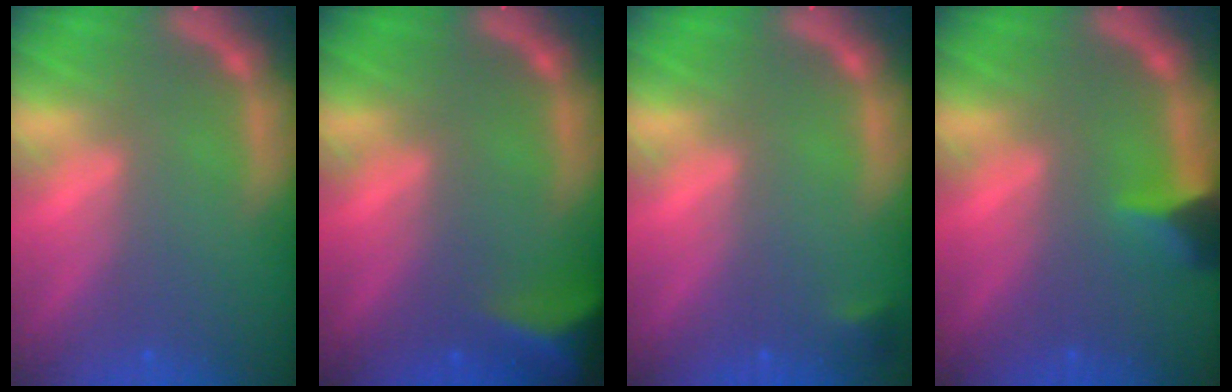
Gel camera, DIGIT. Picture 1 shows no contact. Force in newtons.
{"total": 6.5}
{"total": 0.9}
{"total": 2.9}